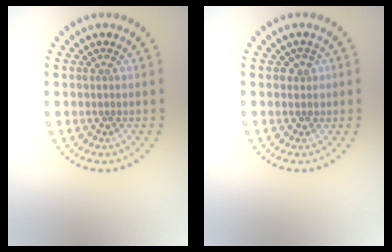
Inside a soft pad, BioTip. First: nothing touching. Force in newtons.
{"total": 1.0, "press": 0.9, "slide": 0.4}